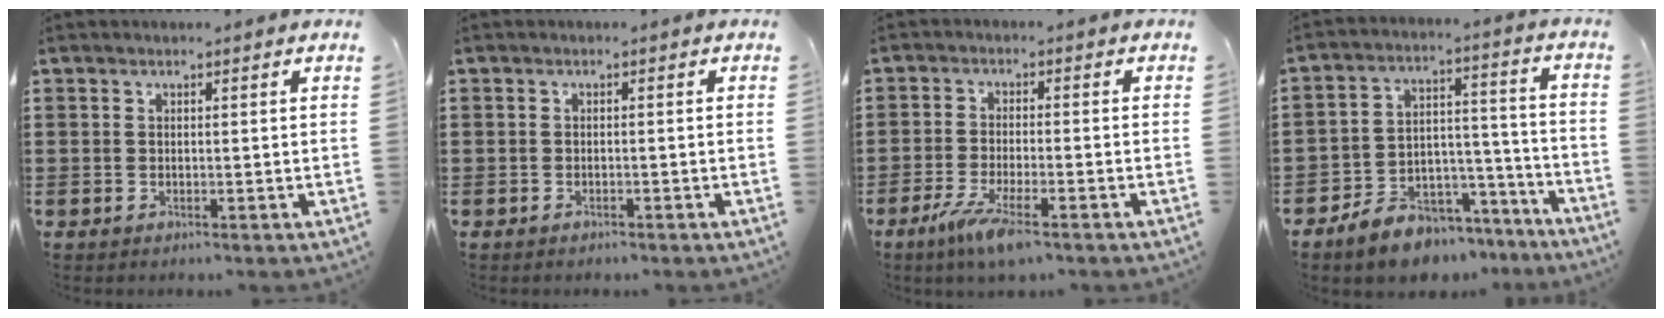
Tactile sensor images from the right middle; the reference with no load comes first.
{"total": 0.7, "force": [-0.6, 0.3, 0.0], "torque": [-0.002, 0.001, -0.014]}
{"total": 5.9, "force": [-3.7, 0.8, 4.6], "torque": [-0.105, -0.019, -0.070]}
{"total": 7.2, "force": [-6.4, 3.1, 1.1], "torque": [-0.020, 0.028, -0.122]}